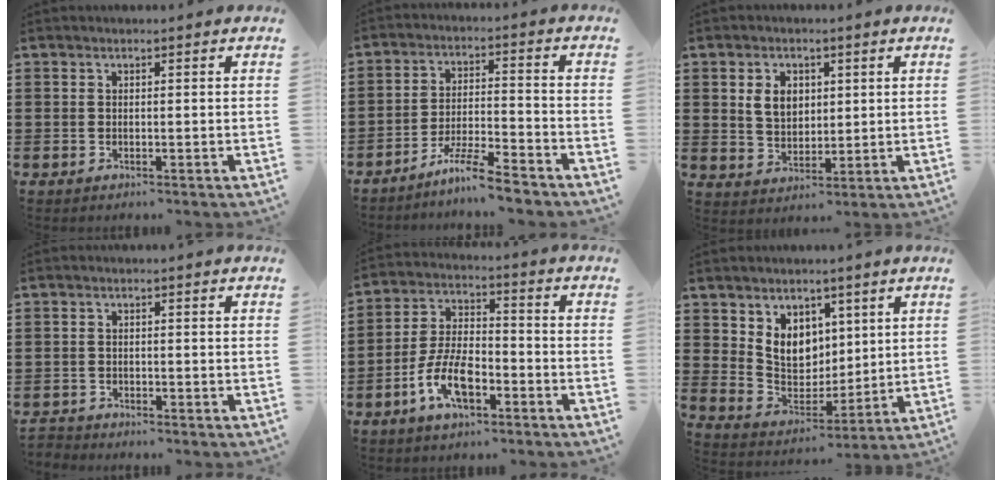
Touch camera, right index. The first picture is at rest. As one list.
[{"total": 7.1, "force": [-6.2, 0.1, 3.4], "torque": [-0.069, -0.003, -0.118]}, {"total": 4.8, "force": [1.3, 3.6, 2.9], "torque": [-0.061, 0.009, 0.019]}, {"total": 1.5, "force": [-1.5, 0.2, -0.2], "torque": [-0.001, 0.003, -0.034]}, {"total": 8.9, "force": [-4.3, 4.1, 6.5], "torque": [-0.153, 0.001, -0.086]}, {"total": 7.6, "force": [3.7, 6.0, 2.8], "torque": [-0.069, -0.008, 0.072]}]